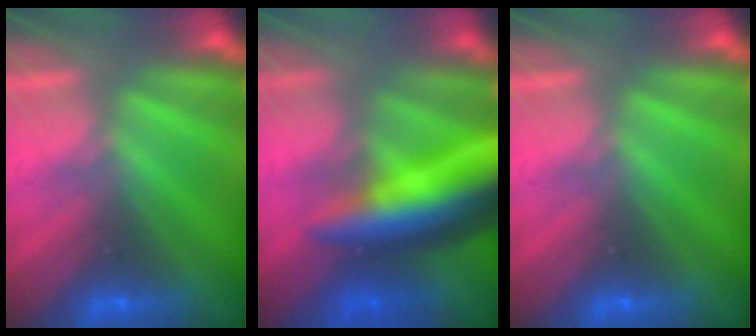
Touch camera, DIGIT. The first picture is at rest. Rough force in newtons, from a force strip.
{"total": 8.0}
{"total": 0.0}